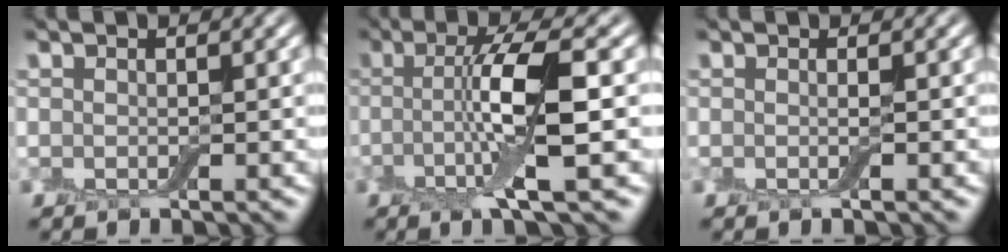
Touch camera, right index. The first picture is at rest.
{"total": 6.3, "force": [-0.4, 1.2, 6.2], "torque": [-0.112, 0.009, -0.011]}
{"total": 0.7, "force": [0.0, 0.0, 0.7], "torque": [-0.014, -0.003, -0.001]}